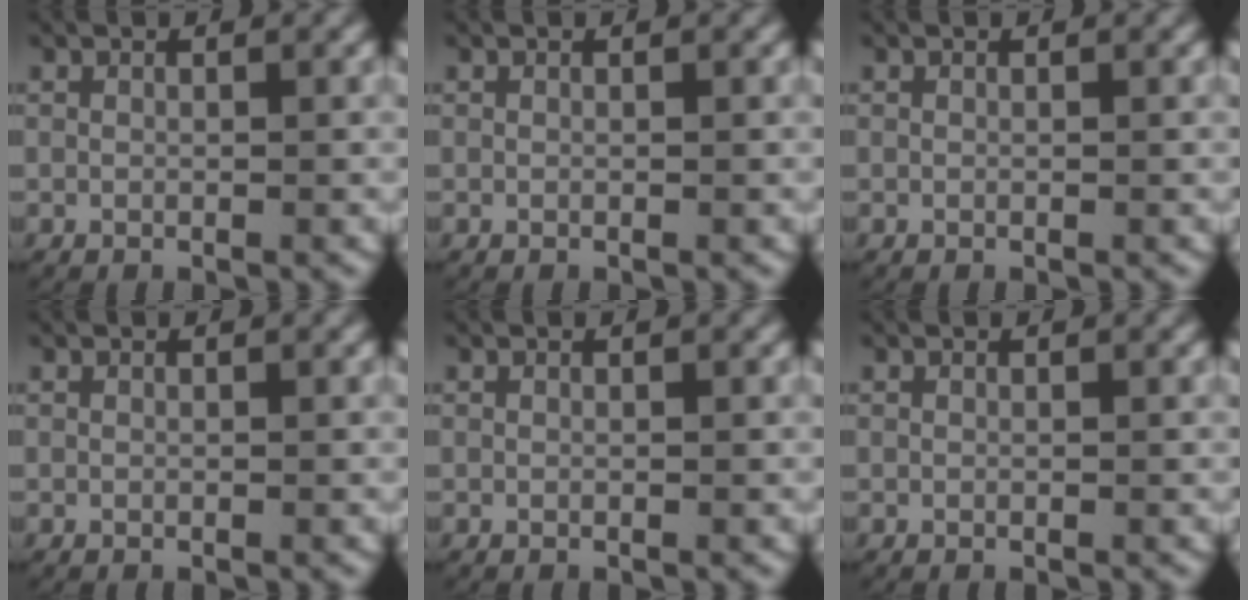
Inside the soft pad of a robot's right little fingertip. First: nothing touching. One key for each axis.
{"total": 0.0}
{"total": 0.0}
{"total": 0.0}
{"total": 0.0}
{"total": 0.0}